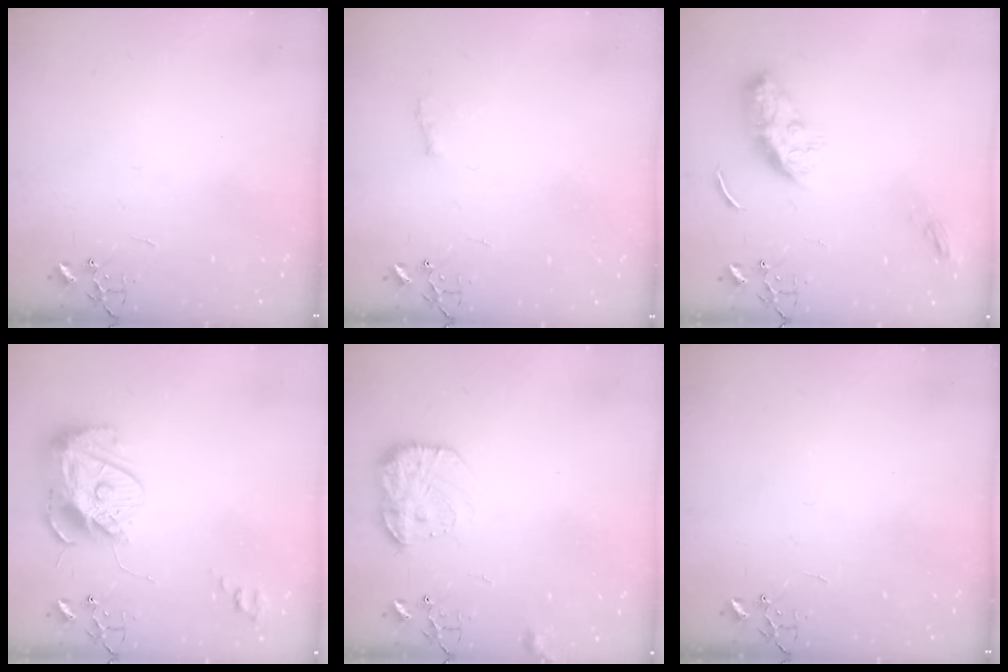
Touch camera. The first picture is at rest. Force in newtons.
{"total": 4.7, "press": 4.6, "slide": 0.6}
{"total": 9.9, "press": 9.9, "slide": 0.1}
{"total": 13.9, "press": 13.8, "slide": 1.3}
{"total": 13.9, "press": 13.9, "slide": 1.0}
{"total": 0.0}